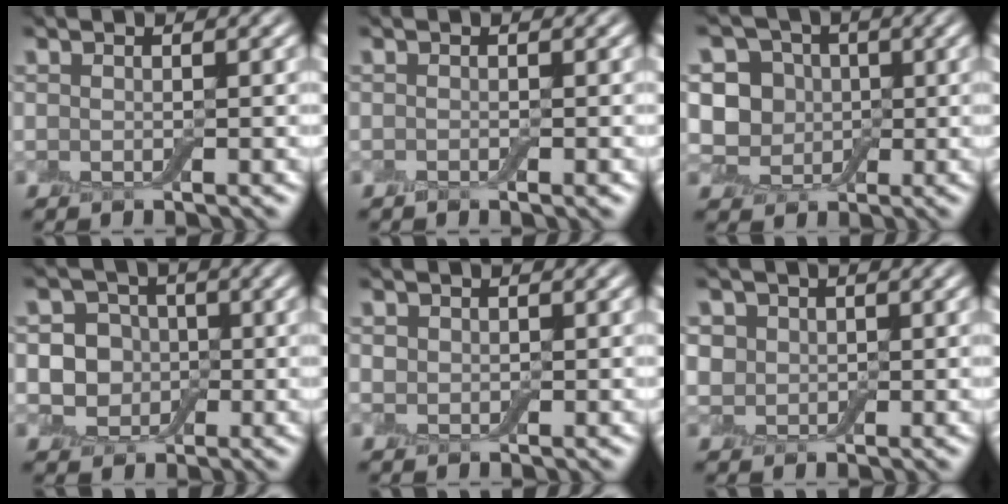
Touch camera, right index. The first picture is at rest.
{"total": 0.7, "force": [-0.4, 0.2, 0.6], "torque": [-0.010, -0.002, -0.007]}
{"total": 5.3, "force": [0.6, 4.8, 2.2], "torque": [-0.021, 0.010, -0.015]}
{"total": 5.7, "force": [-0.3, 5.2, 2.4], "torque": [-0.021, 0.020, -0.033]}
{"total": 0.7, "force": [0.2, 0.7, 0.1], "torque": [0.000, 0.002, 0.000]}
{"total": 3.1, "force": [1.0, 2.7, 1.2], "torque": [-0.025, 0.009, 0.011]}